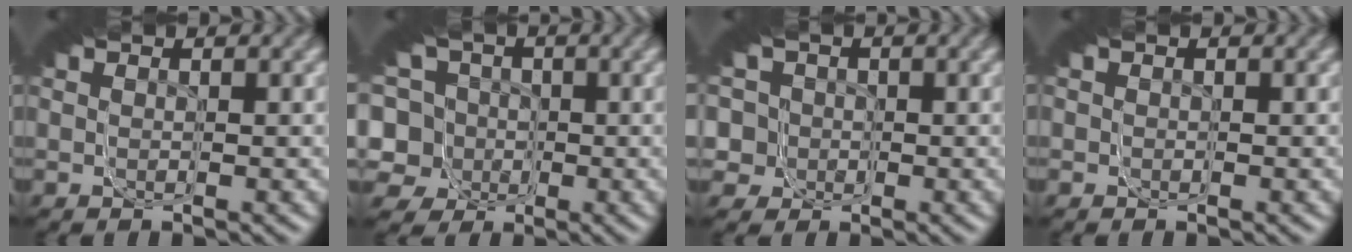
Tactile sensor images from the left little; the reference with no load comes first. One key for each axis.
{"total": 11.2, "fx": -2.6, "fy": 9.6, "fz": 5.1, "tx": -0.075, "ty": -0.025, "tz": -0.055}
{"total": 8.1, "fx": -0.8, "fy": 7.5, "fz": 3.0, "tx": -0.053, "ty": -0.025, "tz": -0.020}
{"total": 0.6, "fx": -0.3, "fy": 0.5, "fz": -0.1, "tx": -0.002, "ty": -0.009, "tz": -0.002}